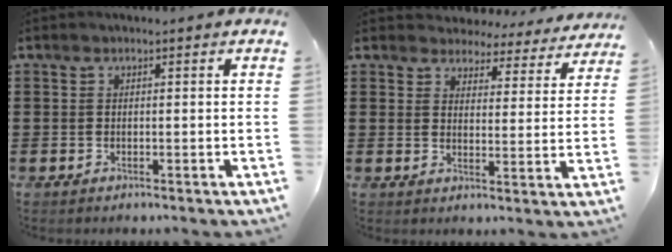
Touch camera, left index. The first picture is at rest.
{"total": 4.2, "force": [4.0, 1.0, 0.3], "torque": [-0.022, -0.030, 0.068]}